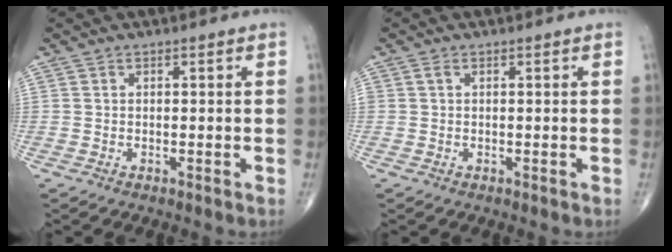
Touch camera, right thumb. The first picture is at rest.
{"total": 0.5, "force": [0.2, 0.3, 0.4], "torque": [-0.009, 0.005, 0.003]}